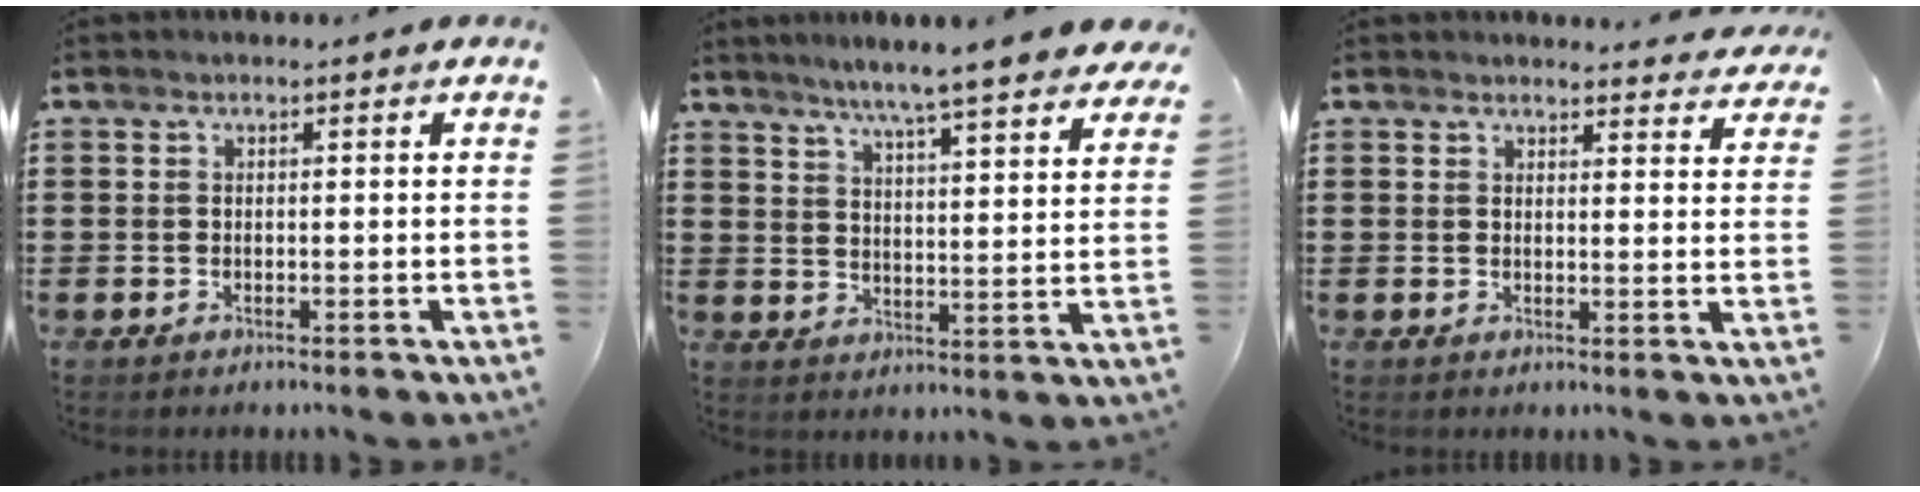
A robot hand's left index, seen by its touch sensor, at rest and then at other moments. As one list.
[{"total": 5.9, "force": [5.3, -0.9, 2.5], "torque": [-0.073, -0.033, 0.086]}, {"total": 2.6, "force": [2.6, 0.2, 0.3], "torque": [-0.005, -0.012, 0.046]}]